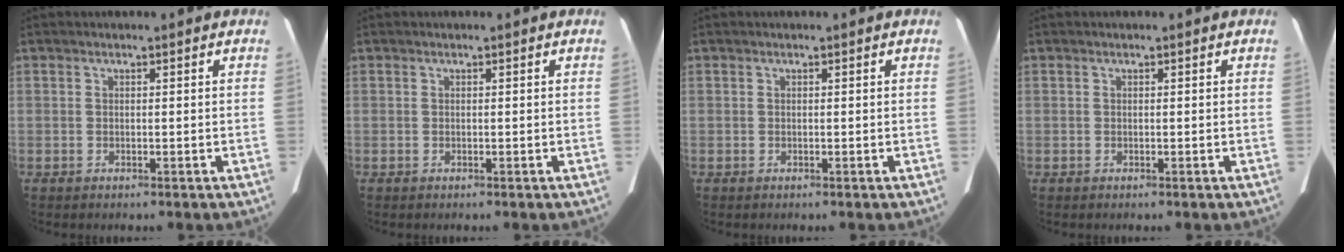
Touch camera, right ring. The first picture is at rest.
{"total": 0.0}
{"total": 0.0}
{"total": 0.0}